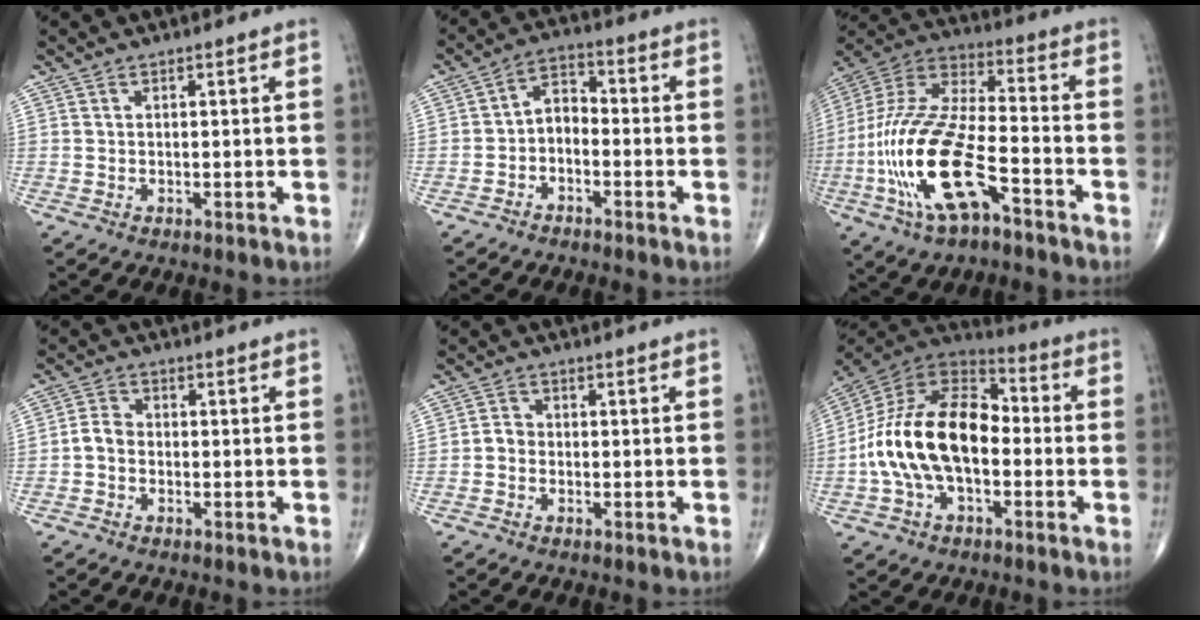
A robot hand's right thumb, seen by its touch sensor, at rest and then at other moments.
{"total": 5.0, "force": [-2.0, 3.2, 3.2], "torque": [-0.041, 0.033, -0.050]}
{"total": 22.6, "force": [-8.5, 8.9, 19.0], "torque": [-0.422, 0.035, -0.154]}
{"total": 3.2, "force": [-0.8, 2.4, 1.9], "torque": [-0.030, 0.011, -0.024]}
{"total": 2.0, "force": [-0.6, 1.7, 0.9], "torque": [-0.008, 0.007, -0.018]}
{"total": 20.9, "force": [-2.4, 12.5, 16.6], "torque": [-0.298, 0.040, -0.047]}